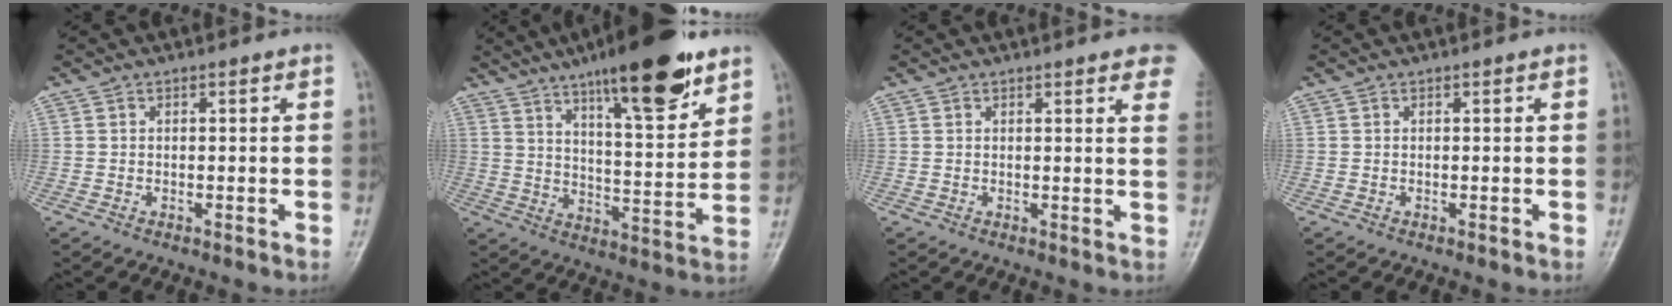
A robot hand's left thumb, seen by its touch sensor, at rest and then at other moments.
{"total": 18.7, "force": [12.0, 4.7, 13.5], "torque": [-0.177, -0.059, 0.188]}
{"total": 7.6, "force": [5.4, 1.7, 5.1], "torque": [-0.041, -0.012, 0.049]}
{"total": 0.0}